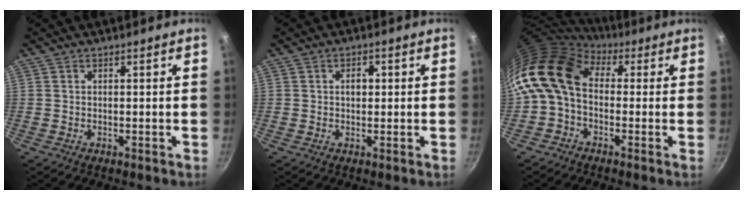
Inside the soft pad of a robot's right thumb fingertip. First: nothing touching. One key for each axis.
{"total": 2.5, "fx": 0.3, "fy": 1.8, "fz": 1.7, "tx": -0.012, "ty": 0.004, "tz": 0.003}
{"total": 12.7, "fx": 0.9, "fy": 9.1, "fz": 8.8, "tx": -0.158, "ty": 0.024, "tz": -0.007}